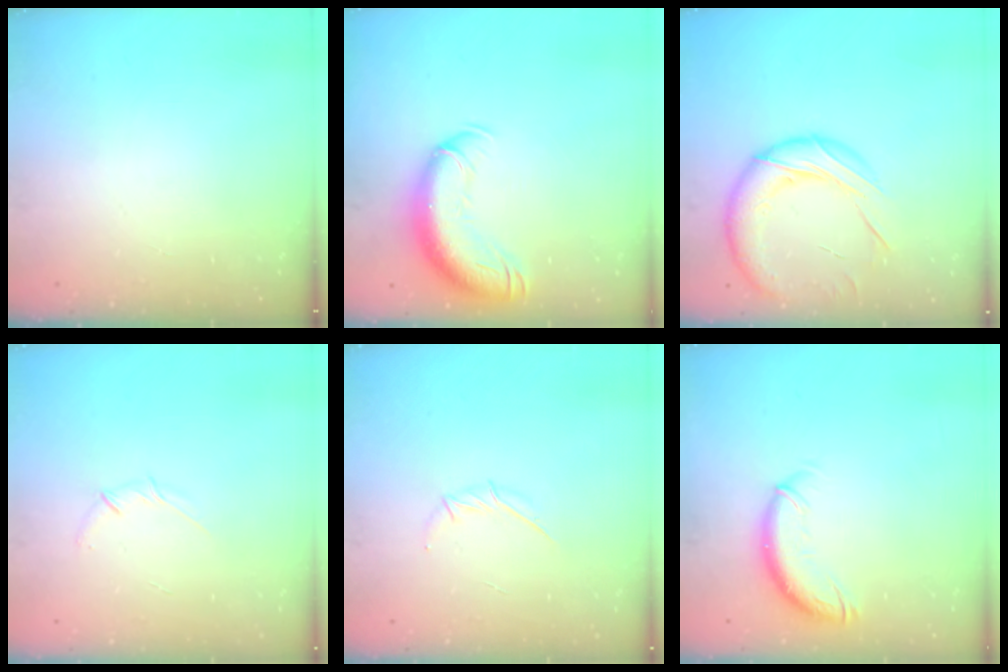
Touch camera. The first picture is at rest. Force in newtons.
{"total": 15.2, "press": 14.8, "slide": 3.6}
{"total": 18.1, "press": 17.9, "slide": 2.8}
{"total": 3.7, "press": 3.6, "slide": 0.9}
{"total": 3.9, "press": 3.8, "slide": 0.8}
{"total": 10.3, "press": 10.3, "slide": 1.2}